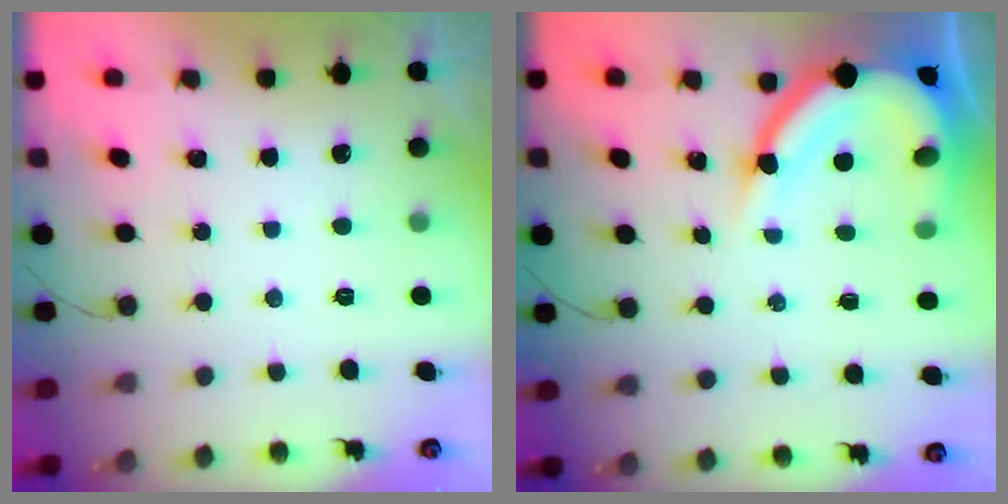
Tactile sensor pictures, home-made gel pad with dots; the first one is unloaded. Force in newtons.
{"total": 14.4, "press": 14.3, "slide": 1.5}